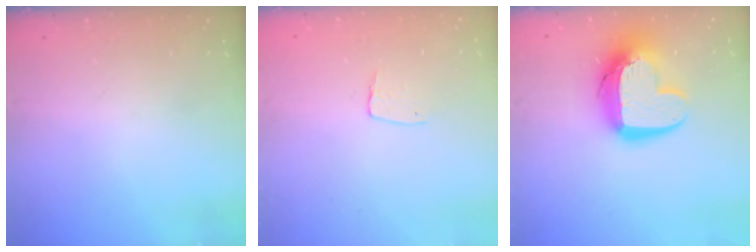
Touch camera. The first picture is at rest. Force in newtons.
{"total": 4.7, "press": 4.7, "slide": 0.4}
{"total": 14.6, "press": 14.6, "slide": 1.4}